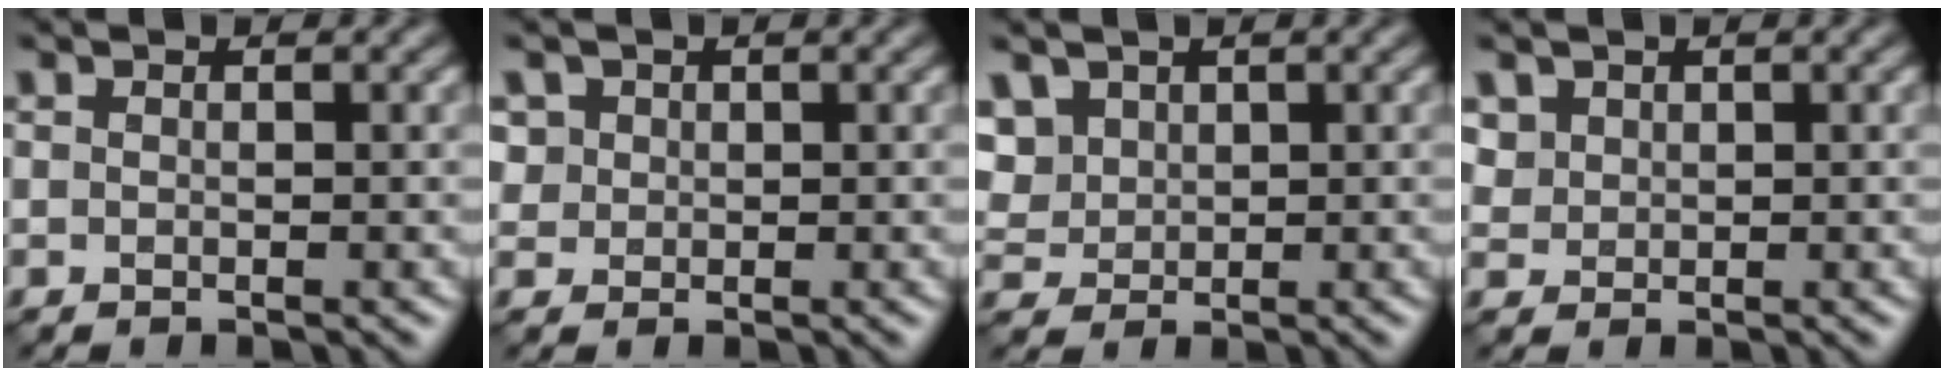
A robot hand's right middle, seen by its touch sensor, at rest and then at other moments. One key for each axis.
{"total": 2.1, "fx": 1.1, "fy": 1.8, "fz": 0.4, "tx": -0.017, "ty": 0.005, "tz": 0.027}
{"total": 4.3, "fx": 2.2, "fy": 3.3, "fz": 1.6, "tx": -0.066, "ty": 0.017, "tz": 0.048}
{"total": 1.6, "fx": 1.1, "fy": 1.2, "fz": 0.1, "tx": -0.012, "ty": -0.004, "tz": 0.033}